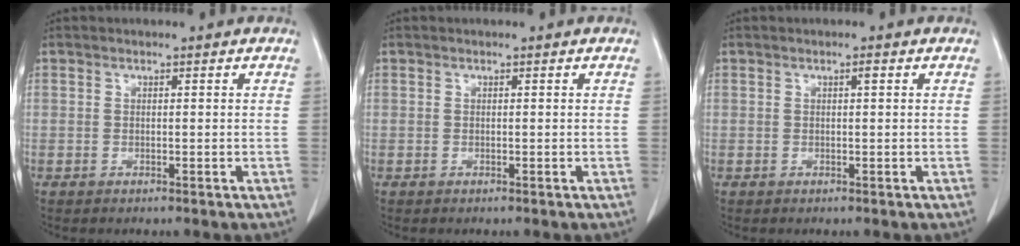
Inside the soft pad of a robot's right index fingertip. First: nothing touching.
{"total": 0.0}
{"total": 0.7, "force": [0.2, 0.1, 0.6], "torque": [-0.012, 0.001, 0.004]}